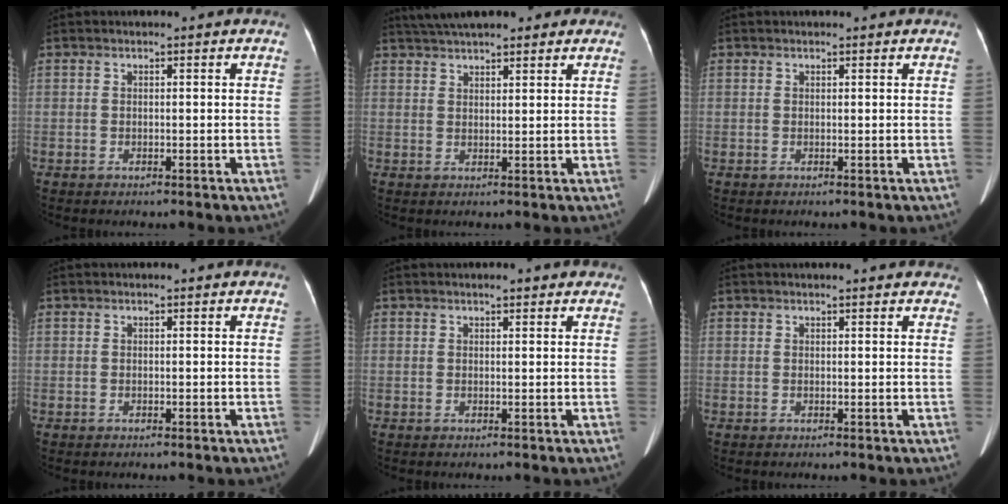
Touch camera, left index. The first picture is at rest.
{"total": 10.8, "force": [8.7, 3.3, 5.5], "torque": [-0.080, 0.045, 0.128]}
{"total": 2.5, "force": [2.4, 0.3, 0.8], "torque": [-0.009, 0.019, 0.025]}
{"total": 0.0}
{"total": 2.2, "force": [1.6, 0.7, 1.2], "torque": [-0.013, 0.011, 0.018]}
{"total": 5.9, "force": [5.2, 1.4, 2.4], "torque": [-0.022, 0.016, 0.050]}